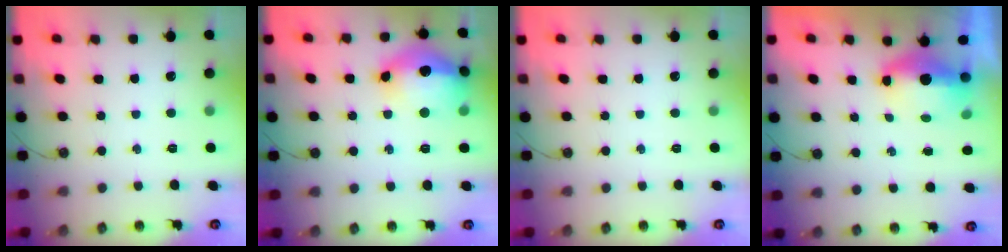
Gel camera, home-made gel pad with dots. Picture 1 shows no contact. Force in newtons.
{"total": 18.0, "press": 17.9, "slide": 1.5}
{"total": 0.0}
{"total": 6.1, "press": 6.0, "slide": 0.7}